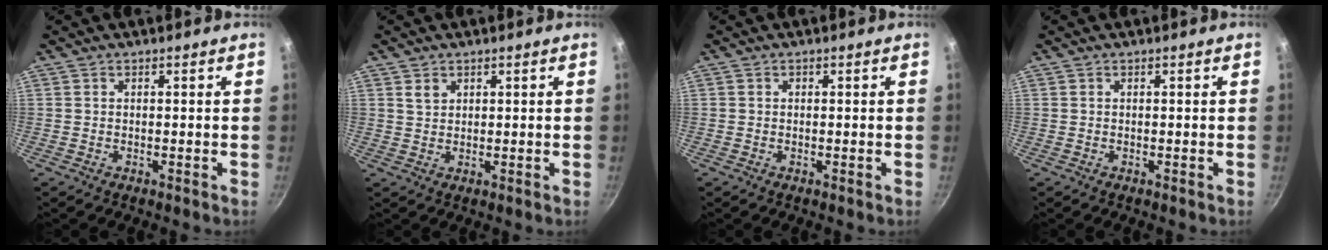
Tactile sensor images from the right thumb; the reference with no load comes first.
{"total": 2.1, "force": [1.1, 1.6, 0.9], "torque": [-0.010, -0.002, 0.022]}
{"total": 0.0}
{"total": 0.0}